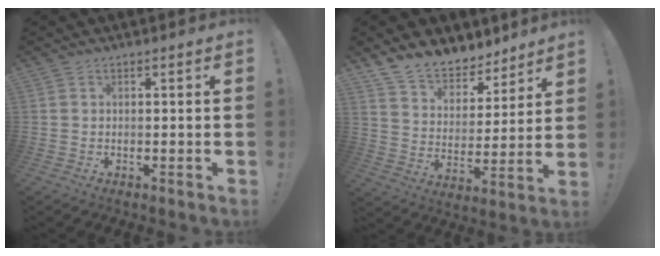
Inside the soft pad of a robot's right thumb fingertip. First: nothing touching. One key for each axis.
{"total": 11.7, "fx": 10.1, "fy": 5.2, "fz": 3.0, "tx": -0.063, "ty": -0.081, "tz": 0.190}